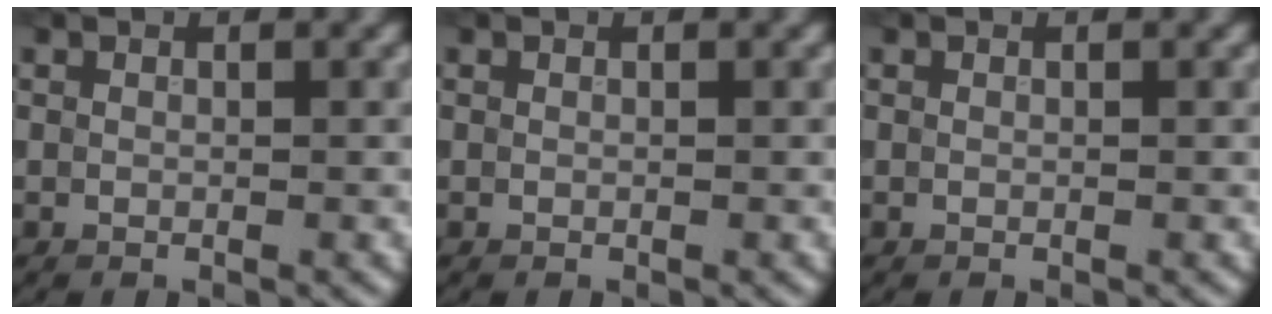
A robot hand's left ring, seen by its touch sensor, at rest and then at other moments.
{"total": 0.0}
{"total": 0.0}